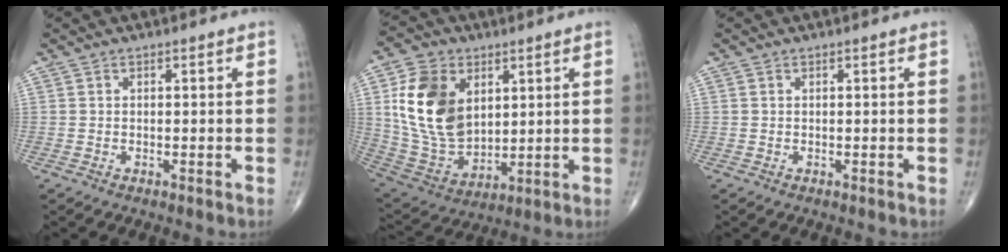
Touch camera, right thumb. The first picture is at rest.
{"total": 17.6, "force": [4.7, 12.1, 11.9], "torque": [-0.203, -0.021, 0.102]}
{"total": 0.0}